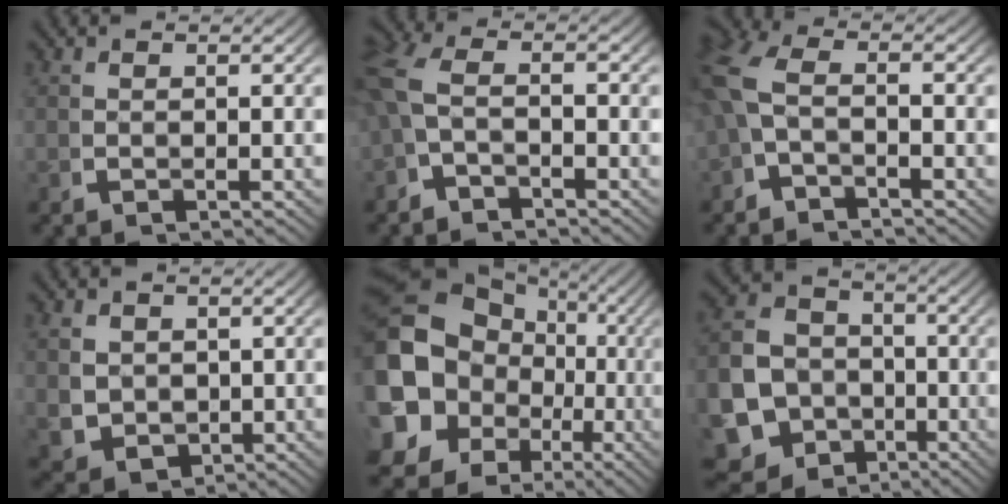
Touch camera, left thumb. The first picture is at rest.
{"total": 3.3, "force": [-0.8, 2.4, 2.1], "torque": [-0.058, -0.007, -0.014]}
{"total": 3.7, "force": [-0.7, 2.7, 2.4], "torque": [-0.063, -0.011, -0.012]}
{"total": 5.1, "force": [-0.3, 4.5, 2.4], "torque": [-0.063, -0.039, 0.020]}
{"total": 17.9, "force": [-1.4, 14.6, 10.3], "torque": [-0.242, -0.083, 0.007]}
{"total": 15.9, "force": [-5.6, 13.6, 6.1], "torque": [-0.131, -0.078, -0.086]}